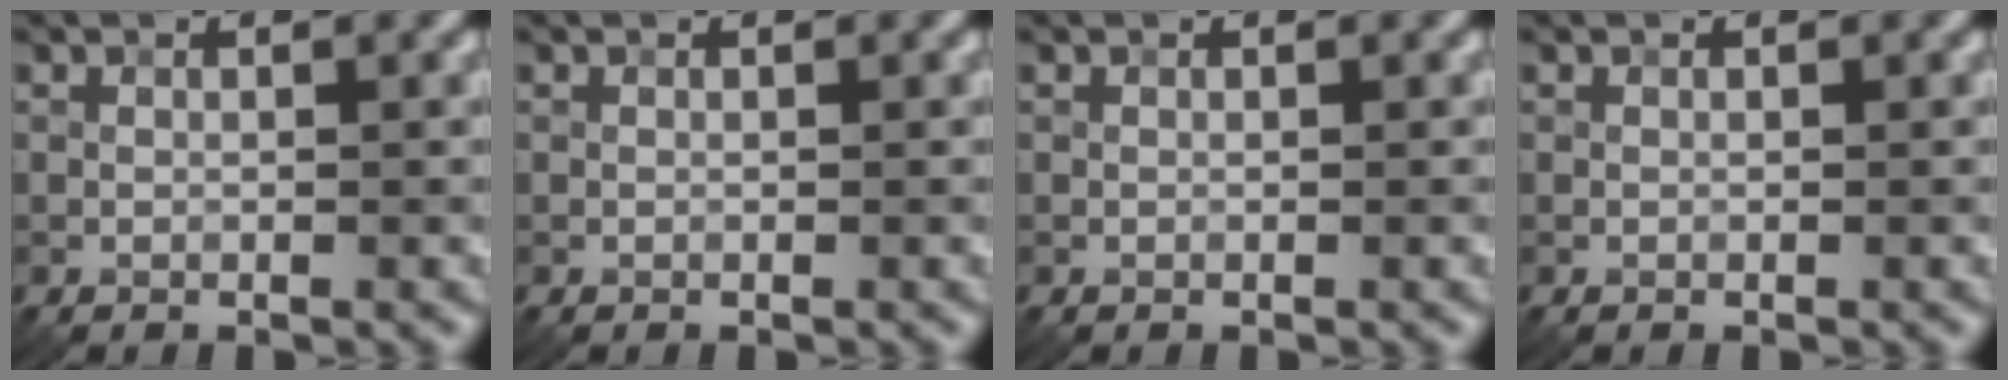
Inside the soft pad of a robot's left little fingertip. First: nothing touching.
{"total": 0.0}
{"total": 0.0}
{"total": 0.0}